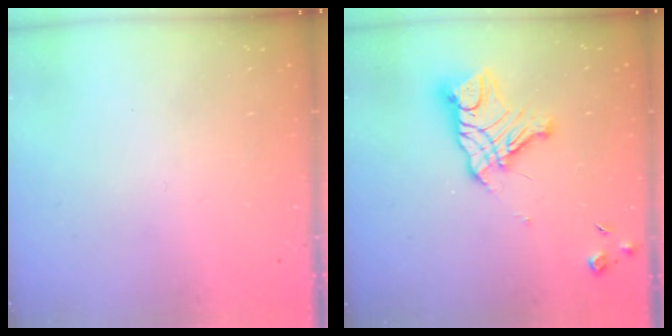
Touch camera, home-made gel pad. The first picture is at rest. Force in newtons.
{"total": 13.7, "press": 13.7, "slide": 1.4}